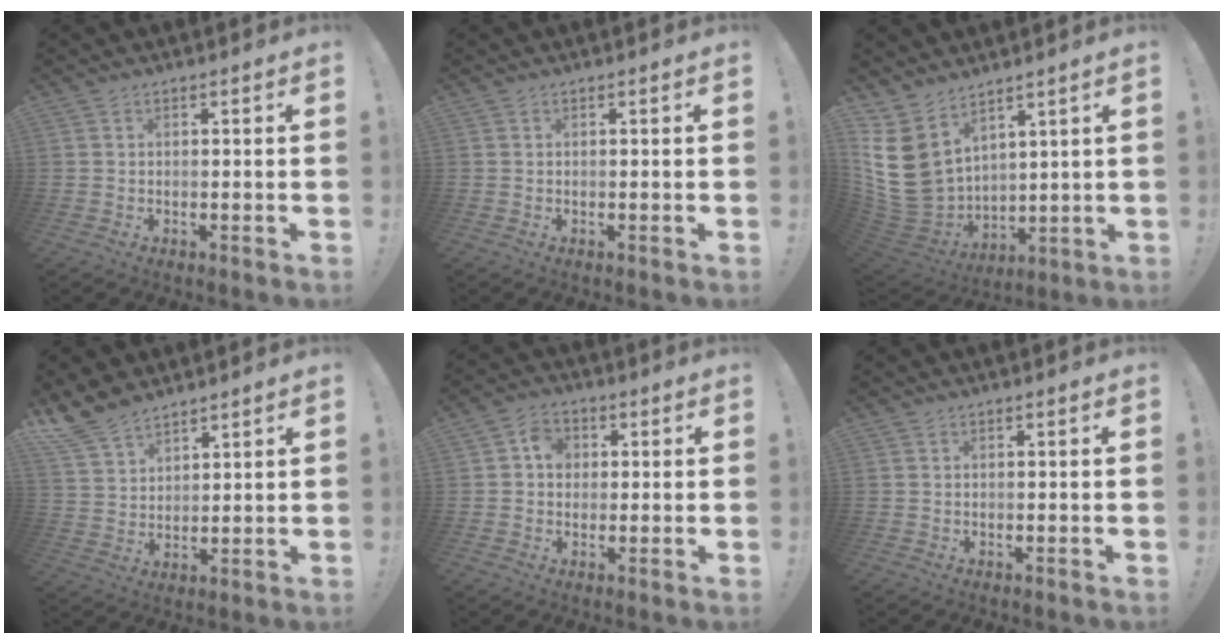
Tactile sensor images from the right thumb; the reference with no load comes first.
{"total": 0.0}
{"total": 15.6, "force": [6.4, 11.2, 8.8], "torque": [-0.200, -0.052, 0.131]}
{"total": 9.4, "force": [7.8, 4.5, 2.8], "torque": [-0.068, -0.046, 0.157]}
{"total": 6.1, "force": [1.2, 5.2, 2.9], "torque": [-0.040, 0.005, 0.020]}
{"total": 0.0}